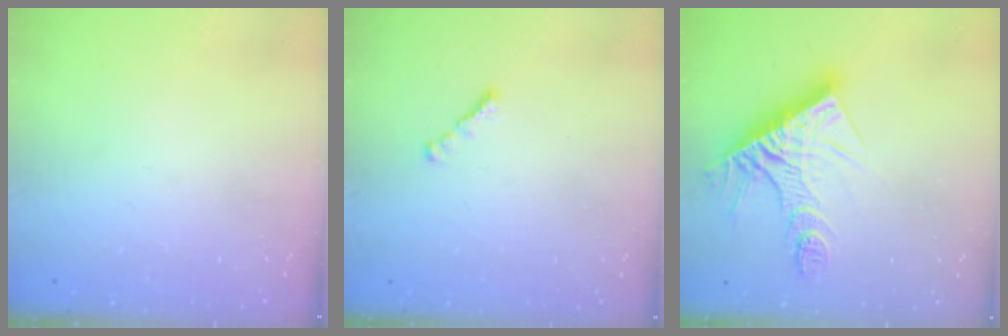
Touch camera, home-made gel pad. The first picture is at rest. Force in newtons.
{"total": 1.3, "press": 1.2, "slide": 0.5}
{"total": 15.4, "press": 15.3, "slide": 1.2}